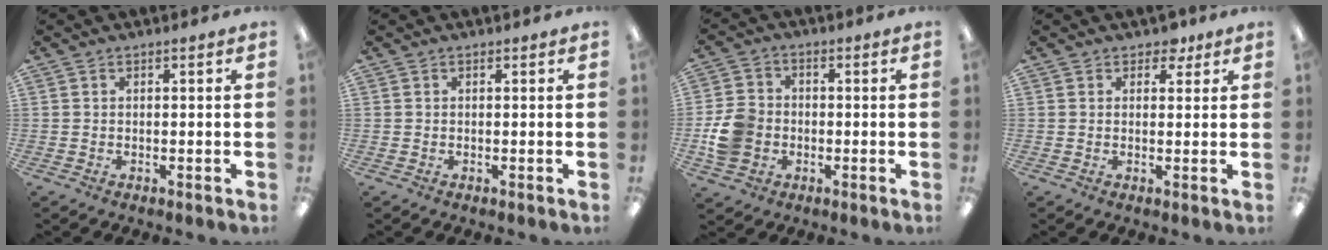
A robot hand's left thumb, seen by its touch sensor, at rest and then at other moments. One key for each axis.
{"total": 0.0}
{"total": 9.1, "fx": -1.7, "fy": 7.7, "fz": 4.5, "tx": -0.097, "ty": 0.014, "tz": -0.033}
{"total": 3.5, "fx": 2.3, "fy": 2.3, "fz": 1.2, "tx": -0.004, "ty": -0.006, "tz": 0.039}